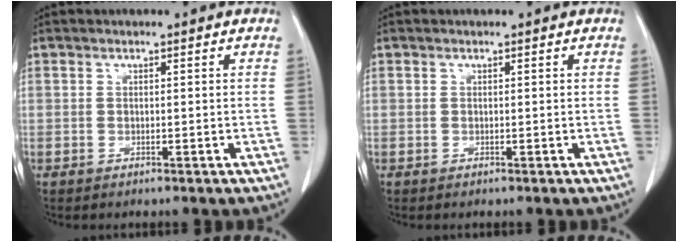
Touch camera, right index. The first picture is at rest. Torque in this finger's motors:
{"motor_torque": [-0.04, 0.02, -0.01, 0.01]}